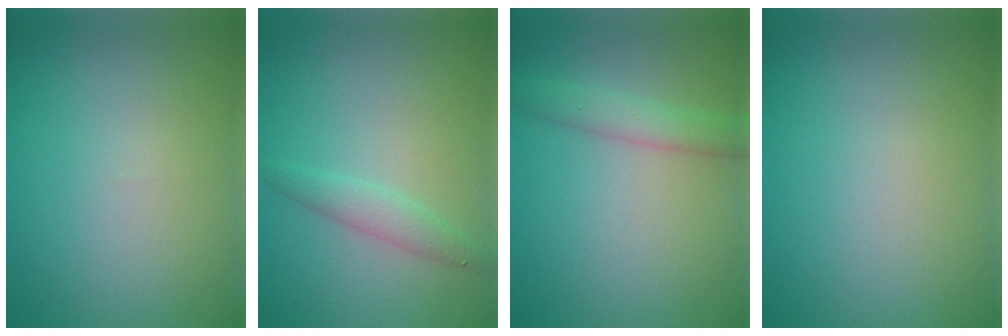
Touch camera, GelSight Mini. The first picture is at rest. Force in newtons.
{"total": 1.6, "press": 1.6, "slide": 0.0}
{"total": 2.8, "press": 2.8, "slide": 0.1}
{"total": 0.0}